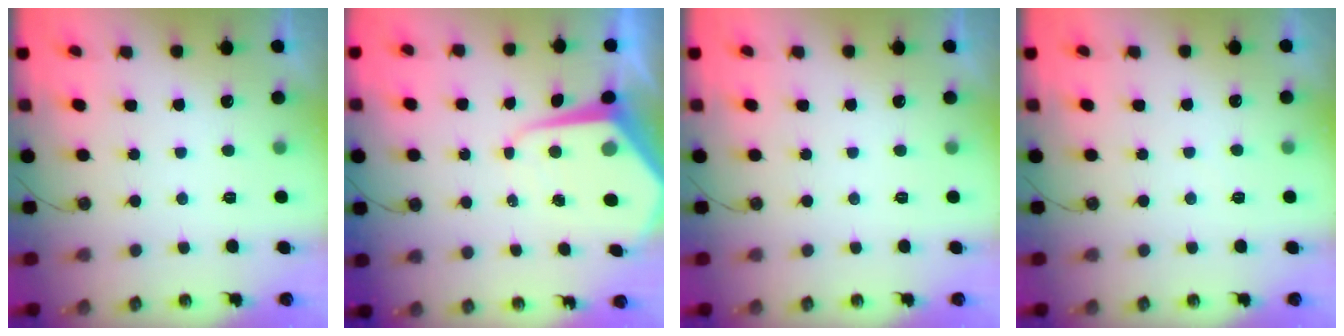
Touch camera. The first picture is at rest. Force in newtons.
{"total": 8.4, "press": 8.3, "slide": 0.7}
{"total": 0.0}
{"total": 2.9, "press": 2.9, "slide": 0.4}